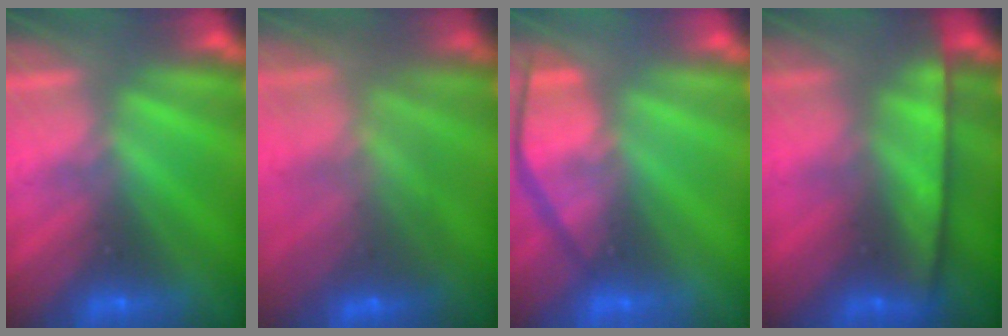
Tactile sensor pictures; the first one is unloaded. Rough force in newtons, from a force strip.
{"total": 10.4}
{"total": 4.6}
{"total": 9.1}